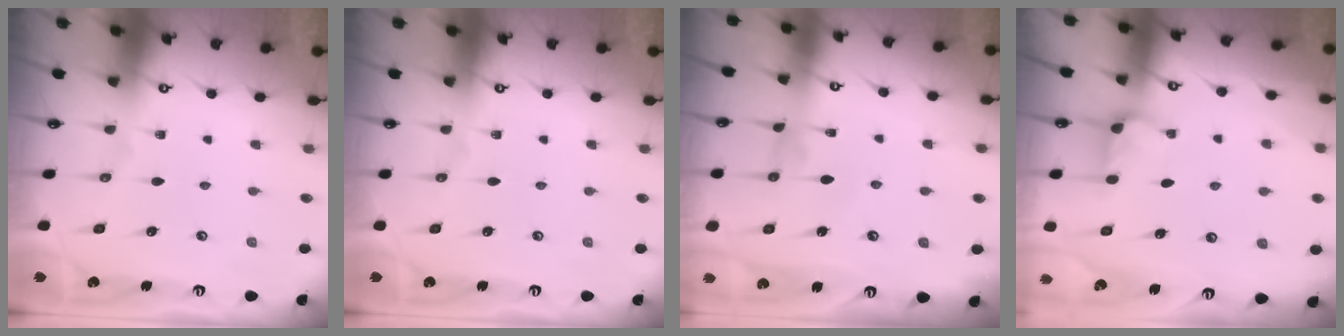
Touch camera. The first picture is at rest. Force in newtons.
{"total": 0.0}
{"total": 0.7, "press": 0.6, "slide": 0.3}
{"total": 3.0, "press": 2.9, "slide": 0.5}